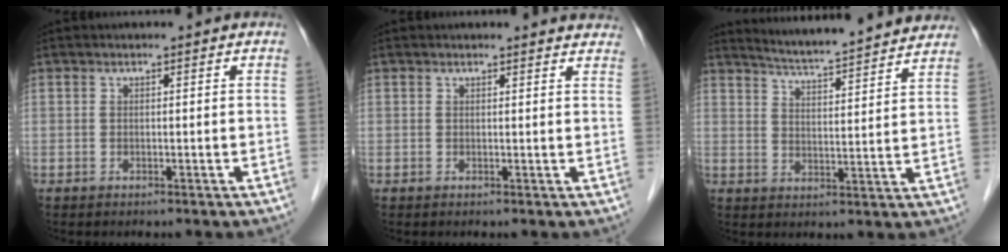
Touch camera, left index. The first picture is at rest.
{"total": 4.6, "force": [4.5, 0.9, 0.5], "torque": [0.004, -0.006, 0.028]}
{"total": 16.0, "force": [15.0, 0.5, 5.4], "torque": [-0.089, -0.003, 0.199]}